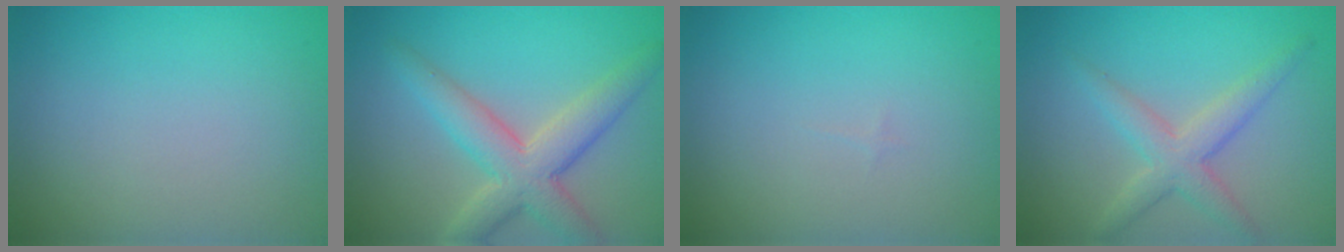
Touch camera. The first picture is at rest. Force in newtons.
{"total": 5.8, "press": 5.8, "slide": 0.4}
{"total": 0.0}
{"total": 3.5, "press": 3.5, "slide": 0.1}